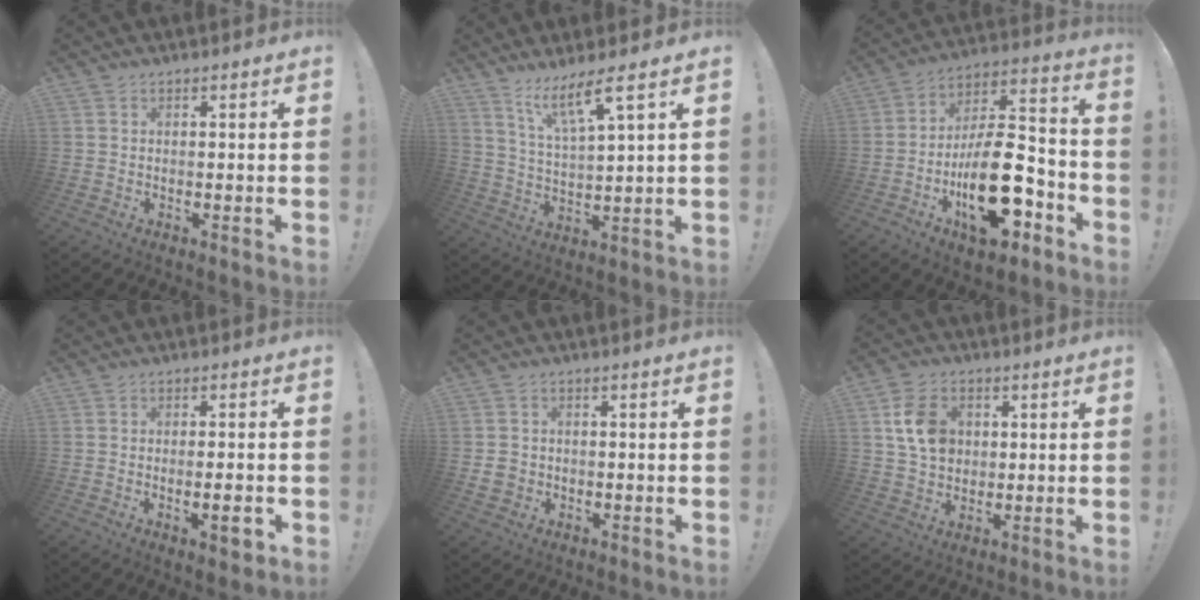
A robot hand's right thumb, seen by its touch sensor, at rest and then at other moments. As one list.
[{"total": 9.5, "force": [6.5, 1.0, 6.9], "torque": [-0.116, -0.035, 0.106]}, {"total": 23.6, "force": [-9.1, 11.1, 18.7], "torque": [-0.308, 0.065, -0.137]}, {"total": 4.8, "force": [-1.6, 0.7, 4.4], "torque": [-0.062, -0.002, -0.022]}, {"total": 3.8, "force": [-0.1, 3.5, 1.4], "torque": [-0.018, 0.001, -0.002]}, {"total": 11.5, "force": [2.9, 9.2, 6.3], "torque": [-0.092, 0.001, 0.059]}]